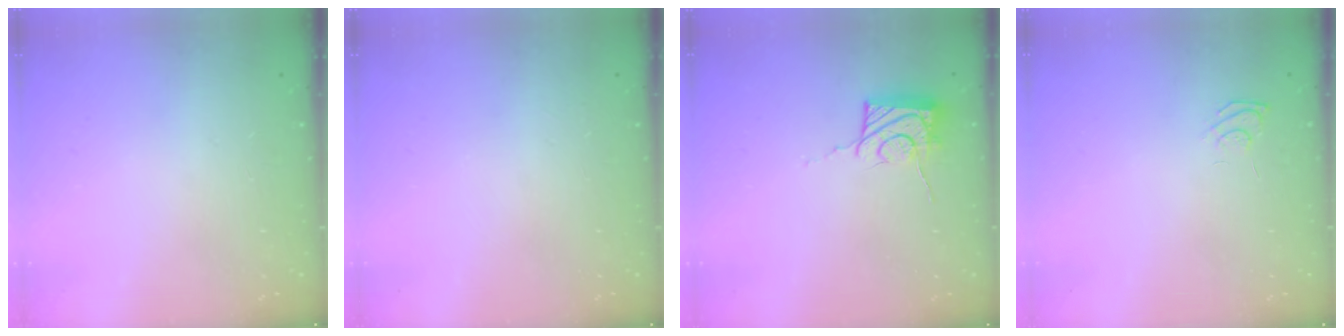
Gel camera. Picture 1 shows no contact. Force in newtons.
{"total": 5.0, "press": 5.0, "slide": 0.5}
{"total": 12.2, "press": 12.0, "slide": 1.8}
{"total": 6.1, "press": 5.9, "slide": 1.4}